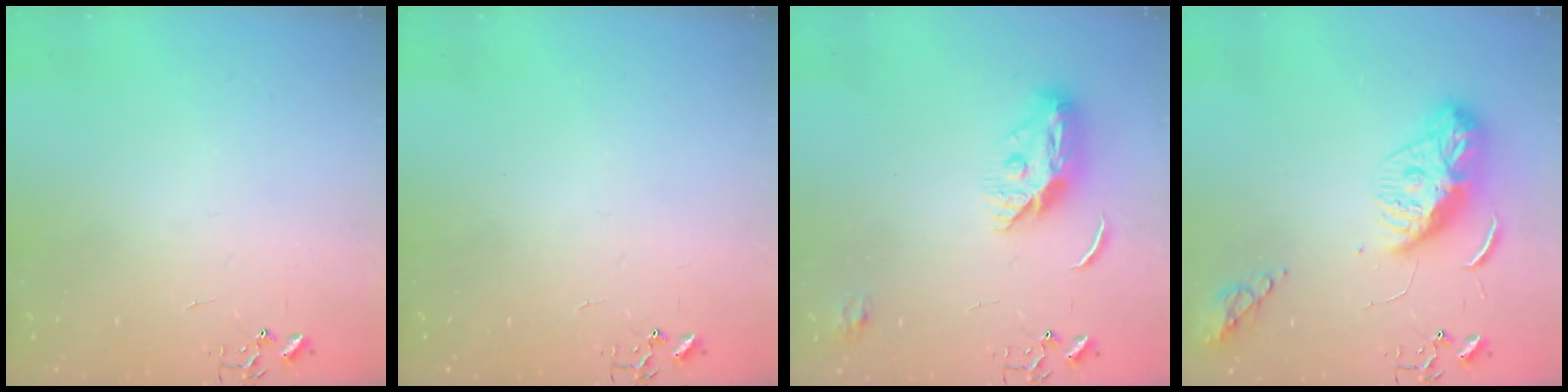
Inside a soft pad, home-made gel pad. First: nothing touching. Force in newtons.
{"total": 0.0}
{"total": 11.3, "press": 11.3, "slide": 0.7}
{"total": 11.6, "press": 11.6, "slide": 1.0}